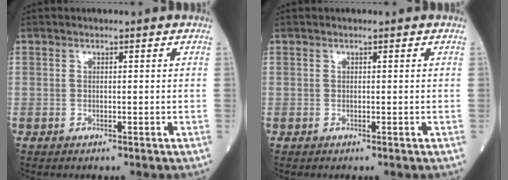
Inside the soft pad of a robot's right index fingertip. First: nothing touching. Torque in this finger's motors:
{"motor_torque": [0.00, 0.00, -0.01, 0.00]}